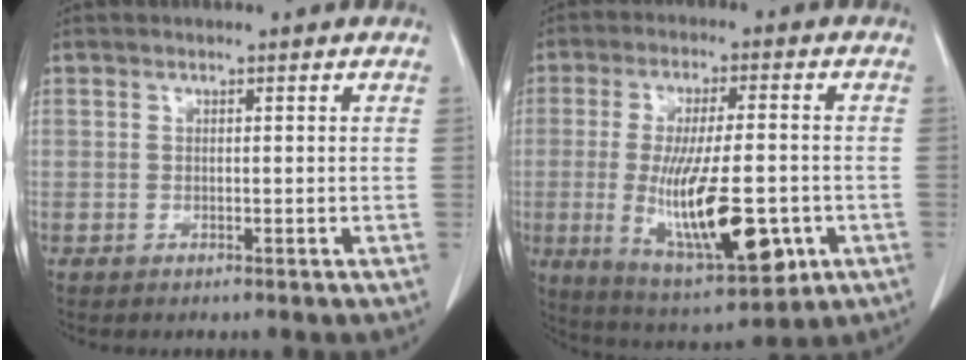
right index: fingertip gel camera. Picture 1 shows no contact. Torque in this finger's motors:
{"motor_torque": [1.58, -0.56, 0.81, 0.21]}